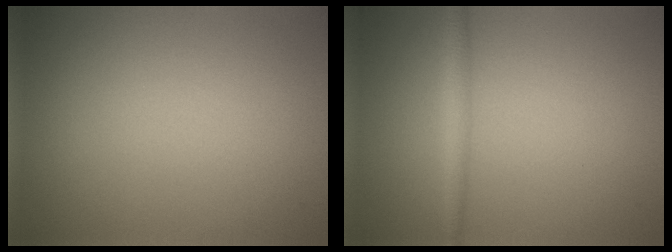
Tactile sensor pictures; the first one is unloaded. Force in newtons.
{"total": 1.8, "press": 1.8, "slide": 0.0}